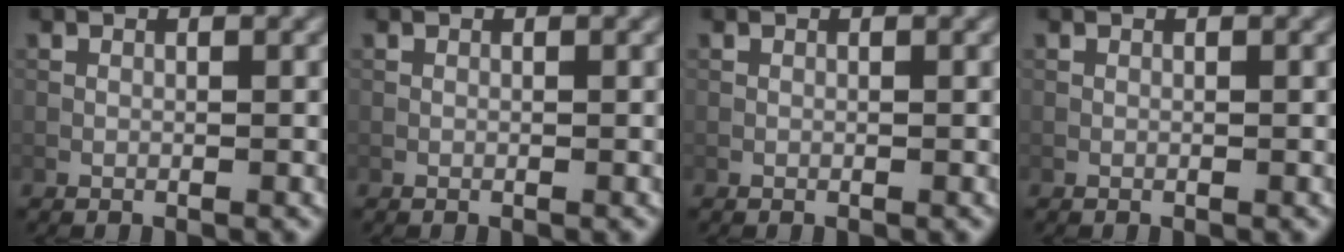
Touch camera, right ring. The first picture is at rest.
{"total": 0.0}
{"total": 0.0}
{"total": 0.0}